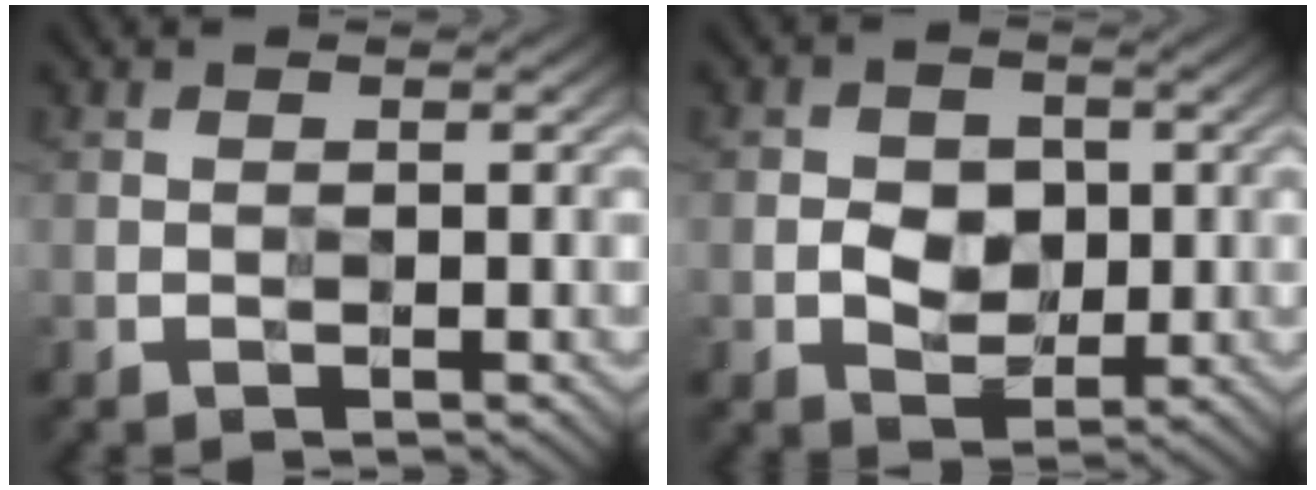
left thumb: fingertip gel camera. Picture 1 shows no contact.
{"total": 3.4, "force": [0.0, 3.1, 1.5], "torque": [-0.021, 0.000, -0.005]}